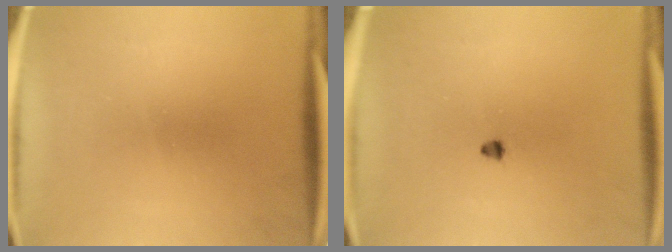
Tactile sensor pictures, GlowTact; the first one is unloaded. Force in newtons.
{"total": 1.1}